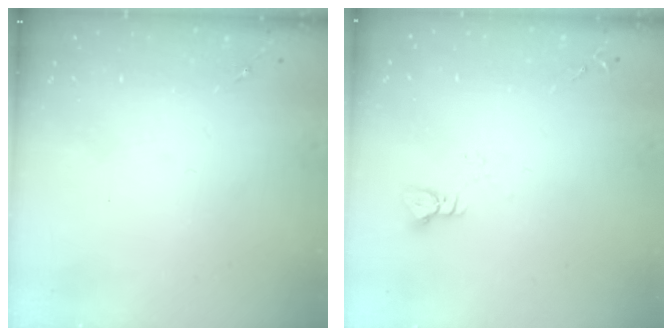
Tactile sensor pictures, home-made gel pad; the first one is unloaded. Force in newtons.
{"total": 3.0, "press": 3.0, "slide": 0.3}